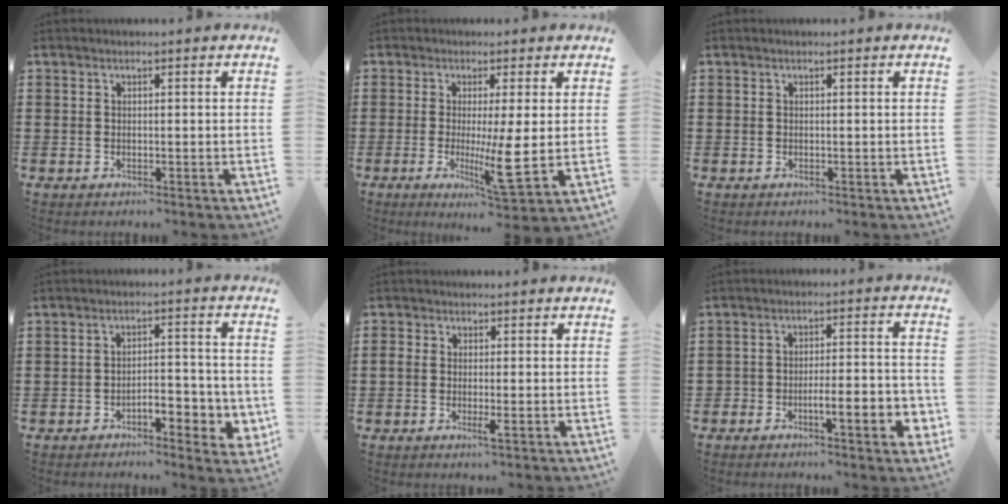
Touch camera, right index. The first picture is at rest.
{"total": 7.4, "force": [-0.3, 0.0, 7.4], "torque": [-0.138, -0.027, -0.006]}
{"total": 0.0}
{"total": 4.9, "force": [-2.7, 1.9, 3.6], "torque": [-0.051, 0.008, -0.051]}
{"total": 2.2, "force": [-0.8, 0.7, 1.9], "torque": [-0.042, -0.003, -0.016]}
{"total": 6.2, "force": [-3.3, 1.8, 5.0], "torque": [-0.080, 0.002, -0.056]}